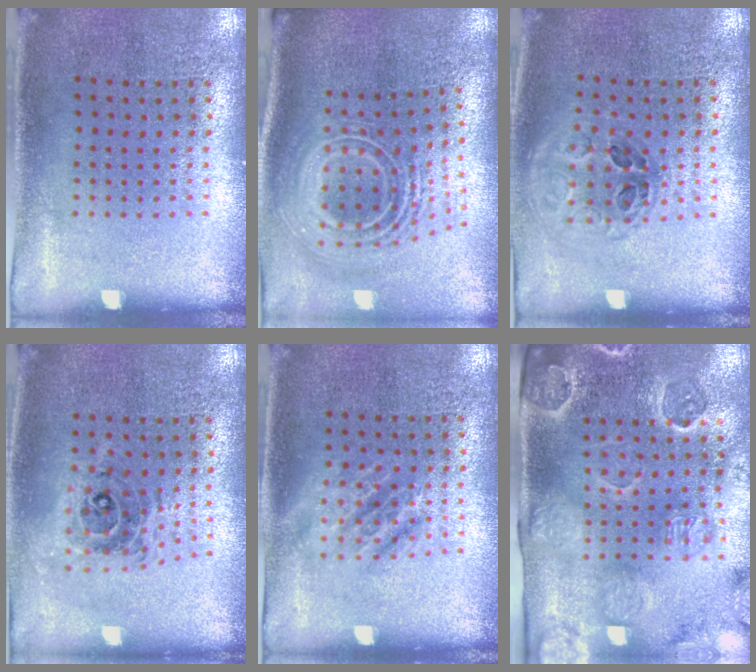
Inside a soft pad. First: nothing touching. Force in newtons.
{"total": 2.8, "press": 1.9, "slide": 2.0}
{"total": 1.1, "press": 1.0, "slide": 0.4}
{"total": 0.7, "press": 0.6, "slide": 0.1}
{"total": 1.0, "press": 1.0, "slide": 0.2}
{"total": 3.2, "press": 3.2, "slide": 0.5}